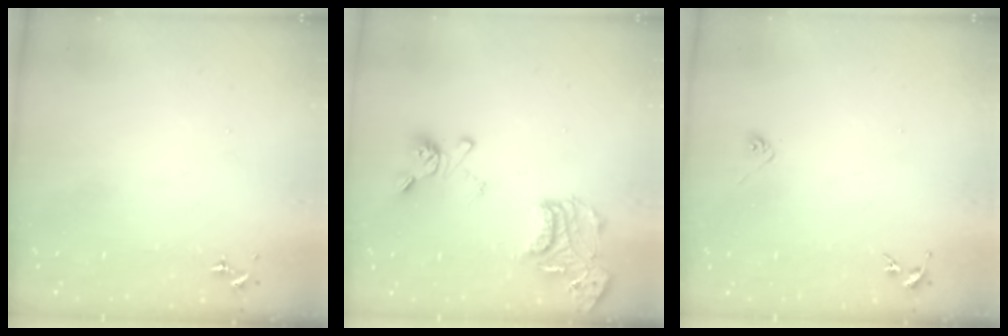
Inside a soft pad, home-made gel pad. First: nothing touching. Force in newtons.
{"total": 17.7, "press": 17.7, "slide": 1.6}
{"total": 3.8, "press": 3.7, "slide": 1.0}